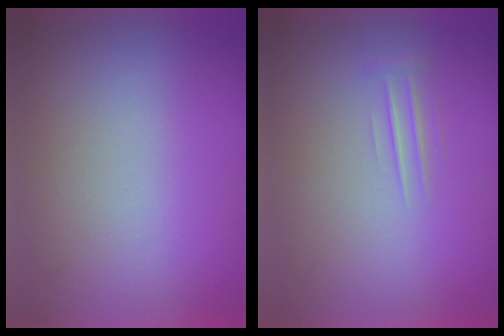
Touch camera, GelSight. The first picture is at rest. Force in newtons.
{"total": 1.0}